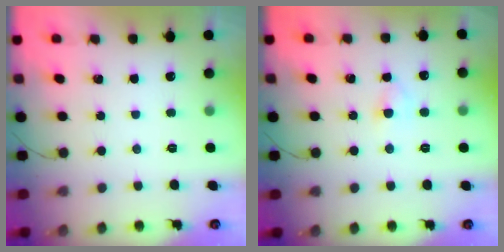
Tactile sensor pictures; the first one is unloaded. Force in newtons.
{"total": 3.0, "press": 2.8, "slide": 1.0}